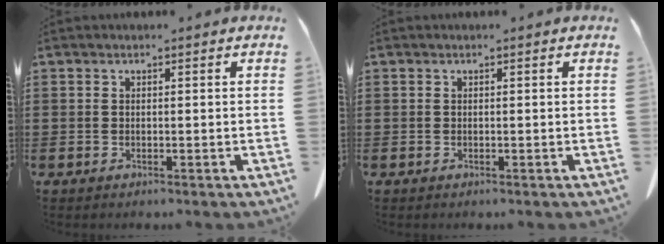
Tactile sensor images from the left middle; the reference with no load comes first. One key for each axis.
{"total": 0.0}